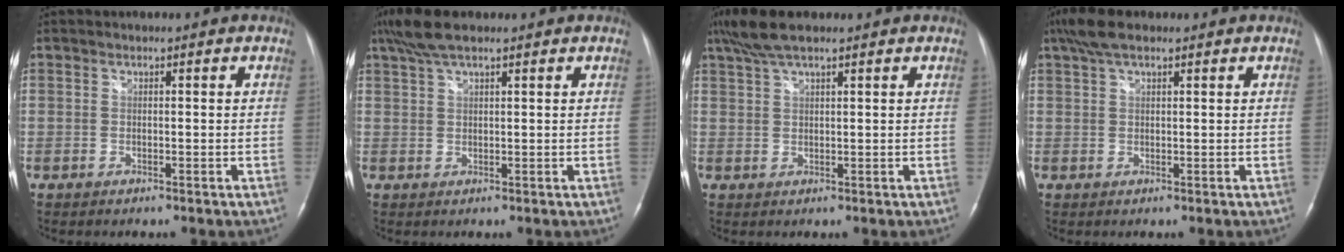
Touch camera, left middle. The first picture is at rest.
{"total": 5.6, "force": [4.2, 1.2, 3.6], "torque": [-0.080, 0.023, 0.081]}
{"total": 6.1, "force": [4.6, 1.1, 3.8], "torque": [-0.082, 0.024, 0.088]}
{"total": 4.9, "force": [3.5, 1.5, 3.1], "torque": [-0.073, 0.025, 0.066]}